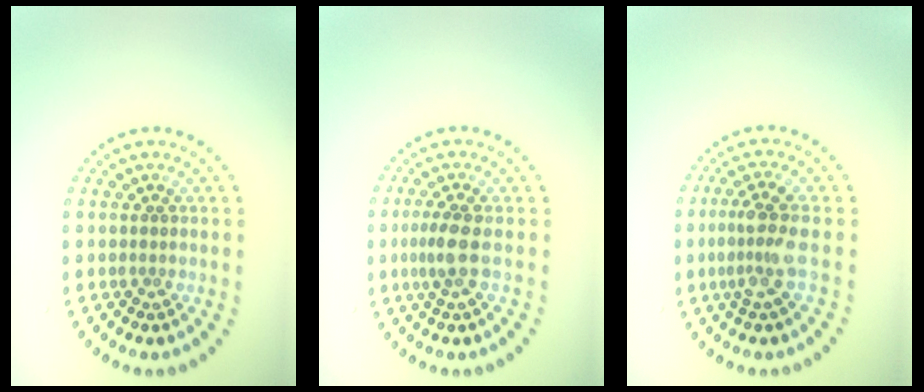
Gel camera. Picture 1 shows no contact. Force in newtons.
{"total": 2.2, "press": 1.8, "slide": 1.3}
{"total": 2.9, "press": 2.4, "slide": 1.6}